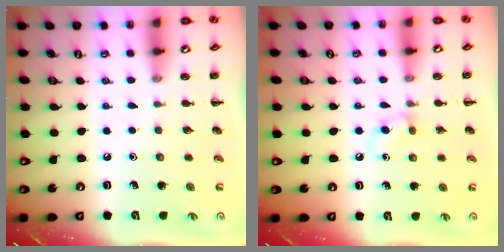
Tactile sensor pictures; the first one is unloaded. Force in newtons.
{"total": 4.1, "press": 3.9, "slide": 1.5}